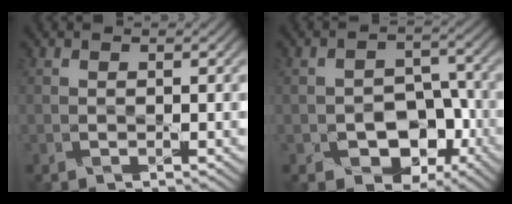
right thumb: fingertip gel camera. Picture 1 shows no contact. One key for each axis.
{"total": 7.7, "fx": -3.7, "fy": 5.5, "fz": 4.0, "tx": -0.054, "ty": 0.000, "tz": -0.055}